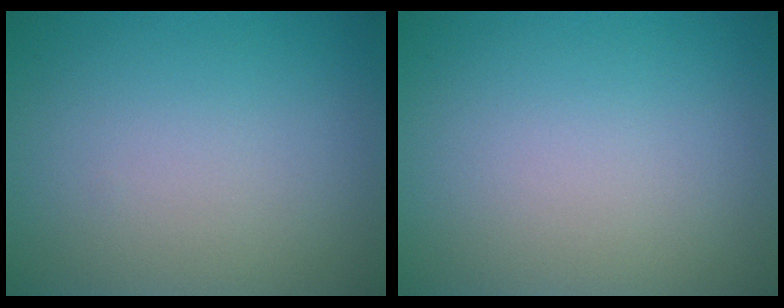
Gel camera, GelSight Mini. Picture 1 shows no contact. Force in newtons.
{"total": 0.0}